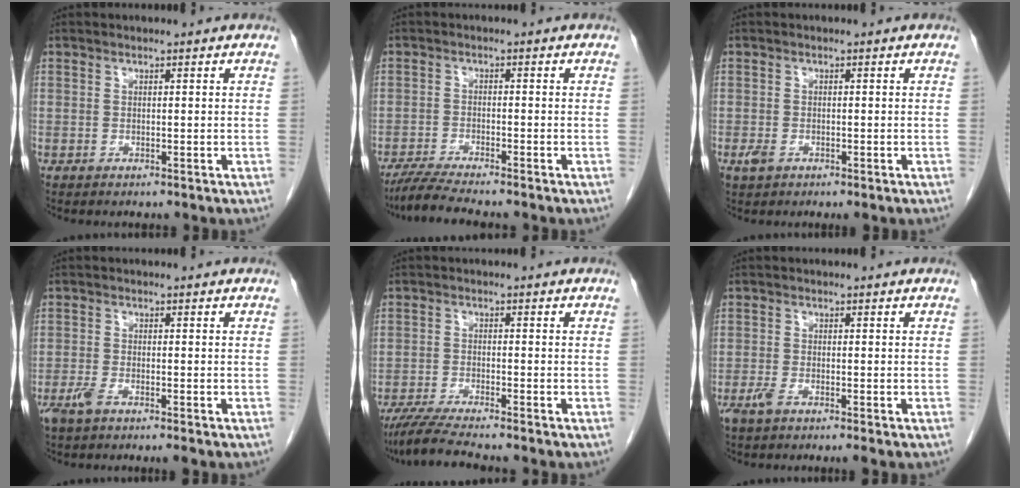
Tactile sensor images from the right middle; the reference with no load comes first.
{"total": 5.3, "force": [-4.6, -0.7, 2.5], "torque": [-0.050, -0.022, -0.085]}
{"total": 1.3, "force": [-0.6, 0.7, 1.0], "torque": [-0.023, -0.002, -0.006]}
{"total": 2.7, "force": [-1.8, 0.3, 1.9], "torque": [-0.043, -0.006, -0.038]}
{"total": 5.8, "force": [-5.0, -1.1, 2.8], "torque": [-0.053, -0.026, -0.092]}
{"total": 2.0, "force": [-1.3, 0.0, 1.5], "torque": [-0.036, -0.006, -0.030]}